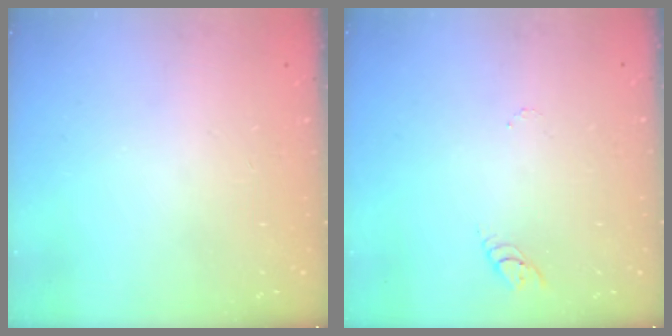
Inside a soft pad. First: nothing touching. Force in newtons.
{"total": 2.8, "press": 2.8, "slide": 0.2}